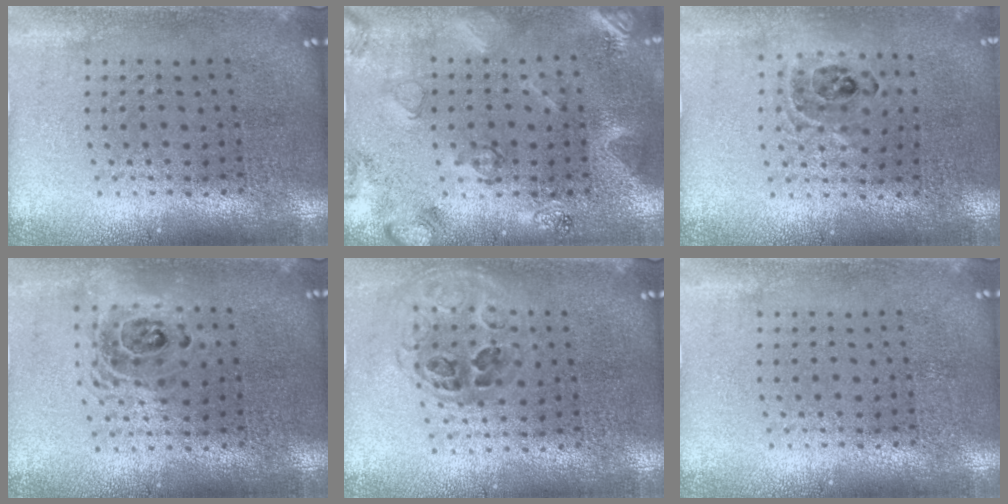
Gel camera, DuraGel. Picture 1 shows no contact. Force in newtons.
{"total": 2.1, "press": 1.9, "slide": 1.0}
{"total": 0.9, "press": 0.9, "slide": 0.1}
{"total": 1.5, "press": 1.2, "slide": 0.8}
{"total": 1.1, "press": 1.0, "slide": 0.6}
{"total": 0.0}